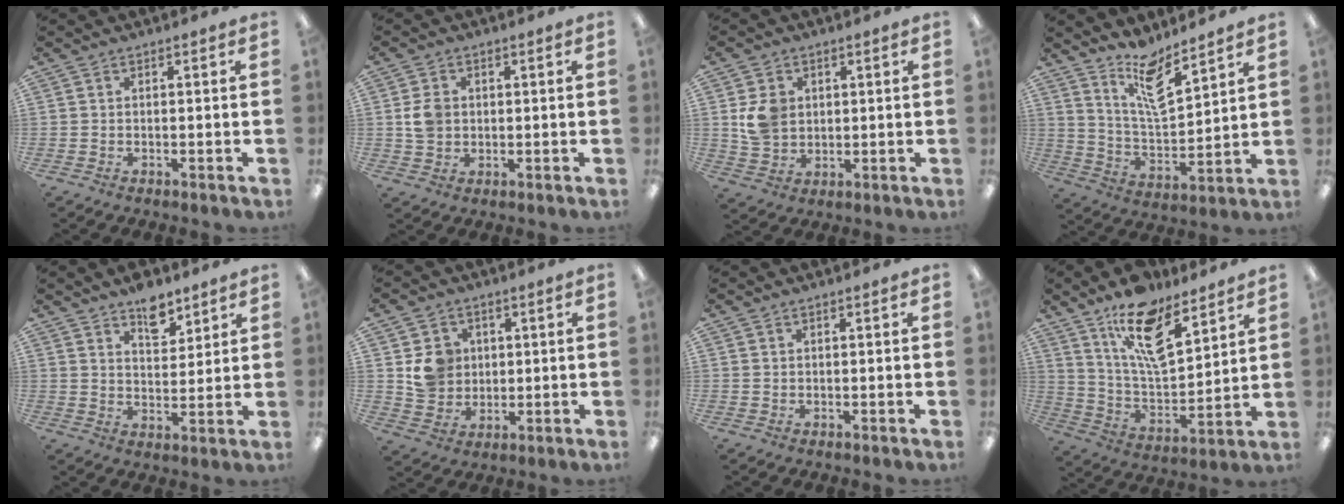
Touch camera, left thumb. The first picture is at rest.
{"total": 4.8, "force": [0.6, 4.1, 2.5], "torque": [-0.042, 0.007, 0.010]}
{"total": 7.1, "force": [1.8, 6.0, 3.2], "torque": [-0.047, 0.006, 0.037]}
{"total": 12.2, "force": [9.4, 3.7, 6.9], "torque": [-0.120, -0.057, 0.165]}
{"total": 8.0, "force": [5.9, 4.2, 3.4], "torque": [-0.029, -0.035, 0.100]}
{"total": 8.1, "force": [2.2, 7.5, 2.2], "torque": [-0.036, 0.003, 0.047]}
{"total": 0.6, "force": [0.5, 0.4, 0.1], "torque": [-0.003, 0.002, 0.009]}
{"total": 16.3, "force": [11.4, 6.5, 9.7], "torque": [-0.177, -0.056, 0.200]}